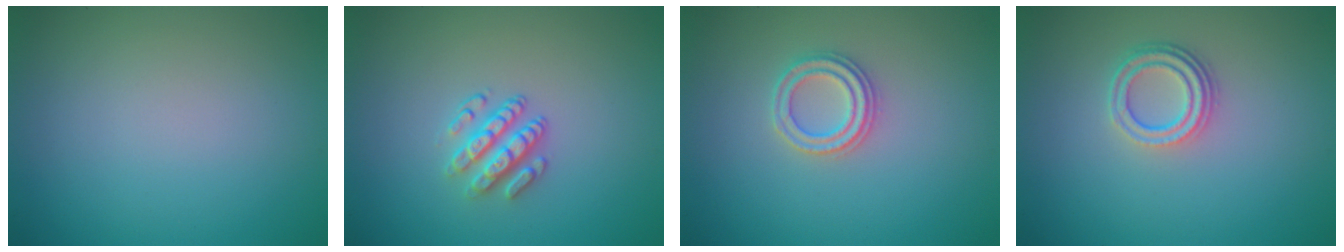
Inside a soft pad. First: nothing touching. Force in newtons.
{"total": 3.0, "press": 2.4, "slide": 1.6}
{"total": 2.3, "press": 2.3, "slide": 0.3}
{"total": 3.3, "press": 2.4, "slide": 2.3}